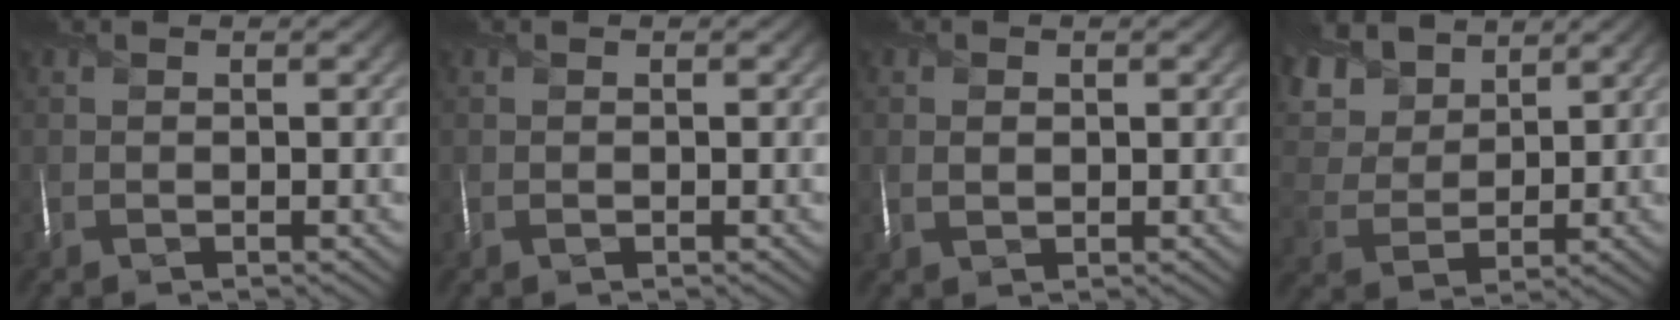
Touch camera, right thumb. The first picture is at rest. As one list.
[{"total": 0.0}, {"total": 1.4, "force": [0.5, 0.9, 0.9], "torque": [-0.020, 0.002, 0.011]}, {"total": 9.8, "force": [6.4, 5.4, 5.2], "torque": [-0.168, 0.023, 0.111]}]